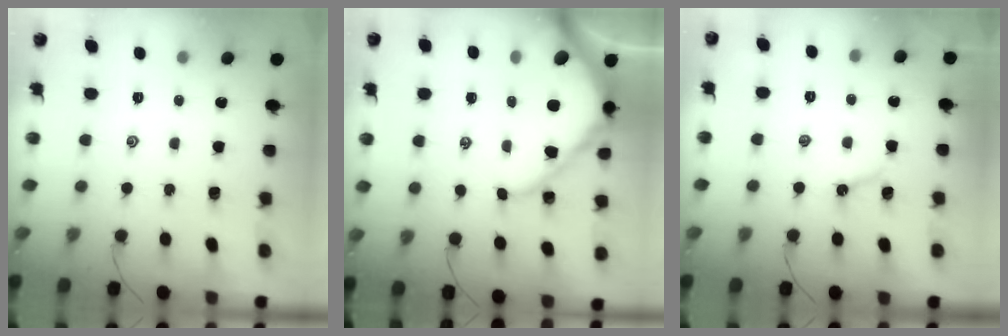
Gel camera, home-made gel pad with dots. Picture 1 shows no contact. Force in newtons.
{"total": 10.7, "press": 10.7, "slide": 0.9}
{"total": 4.0, "press": 4.0, "slide": 0.3}